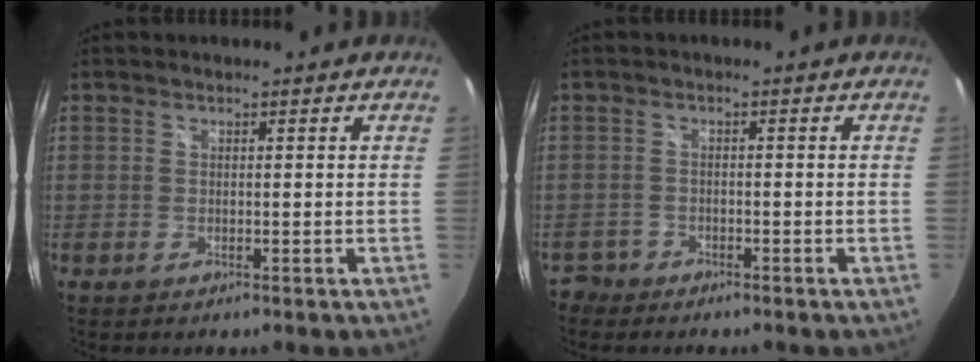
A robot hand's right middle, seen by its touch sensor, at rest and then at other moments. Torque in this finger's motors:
{"motor_torque": [-0.52, -0.12, -0.07, -0.04]}